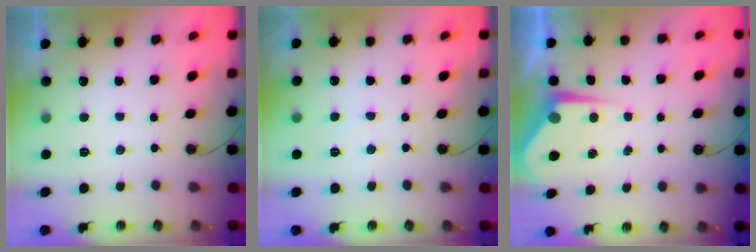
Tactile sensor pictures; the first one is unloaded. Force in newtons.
{"total": 3.6, "press": 3.5, "slide": 0.5}
{"total": 4.7, "press": 4.6, "slide": 0.6}